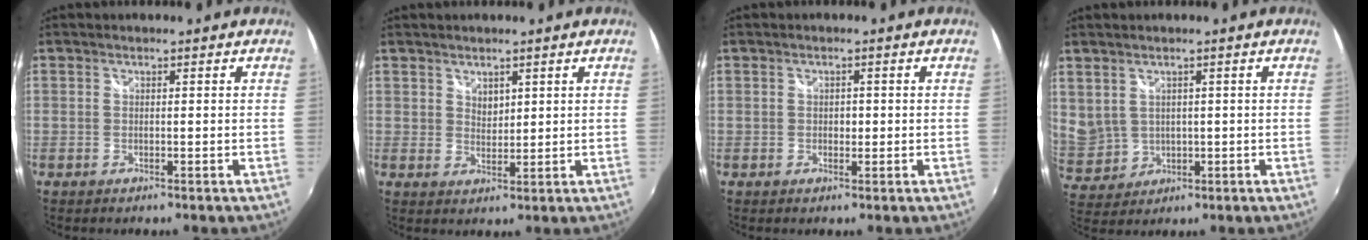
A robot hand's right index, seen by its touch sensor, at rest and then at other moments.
{"total": 2.6, "force": [1.8, 1.6, 0.9], "torque": [-0.008, 0.000, 0.034]}
{"total": 1.2, "force": [-0.1, 1.0, 0.5], "torque": [-0.005, 0.000, -0.001]}
{"total": 8.4, "force": [3.3, 6.9, 3.6], "torque": [-0.091, 0.005, 0.091]}